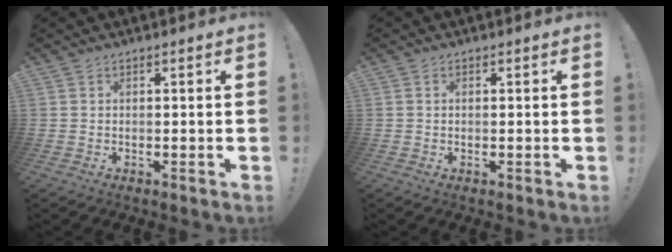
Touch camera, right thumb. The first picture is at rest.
{"total": 0.0}